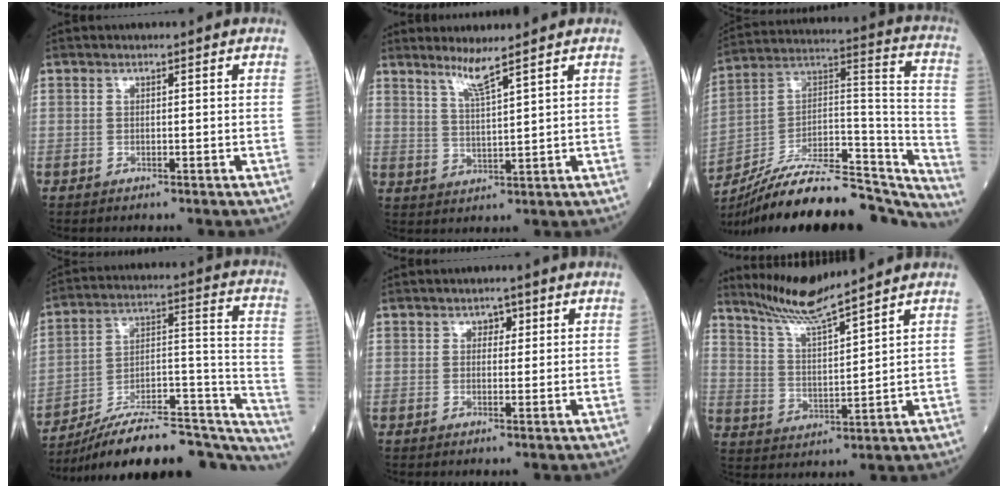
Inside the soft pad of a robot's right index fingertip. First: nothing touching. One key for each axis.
{"total": 4.2, "fx": 3.2, "fy": -0.9, "fz": 2.6, "tx": -0.052, "ty": -0.015, "tz": 0.066}
{"total": 32.1, "fx": -28.0, "fy": 6.9, "fz": 14.0, "tx": -0.206, "ty": 0.008, "tz": -0.422}
{"total": 29.7, "fx": -25.0, "fy": 7.5, "fz": 14.1, "tx": -0.157, "ty": 0.032, "tz": -0.363}
{"total": 1.9, "fx": 0.7, "fy": 1.3, "fz": 1.1, "tx": -0.018, "ty": 0.006, "tz": 0.009}
{"total": 8.4, "fx": 7.7, "fy": -1.3, "fz": 3.2, "tx": -0.073, "ty": -0.010, "tz": 0.154}